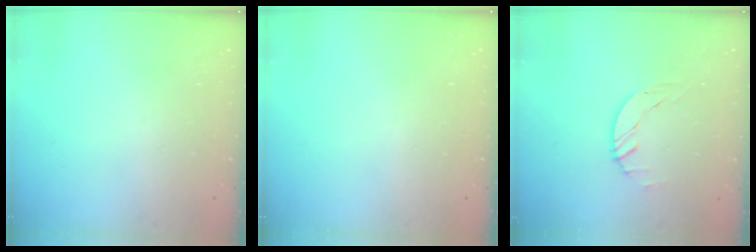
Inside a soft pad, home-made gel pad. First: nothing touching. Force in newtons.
{"total": 0.0}
{"total": 1.7, "press": 1.7, "slide": 0.1}